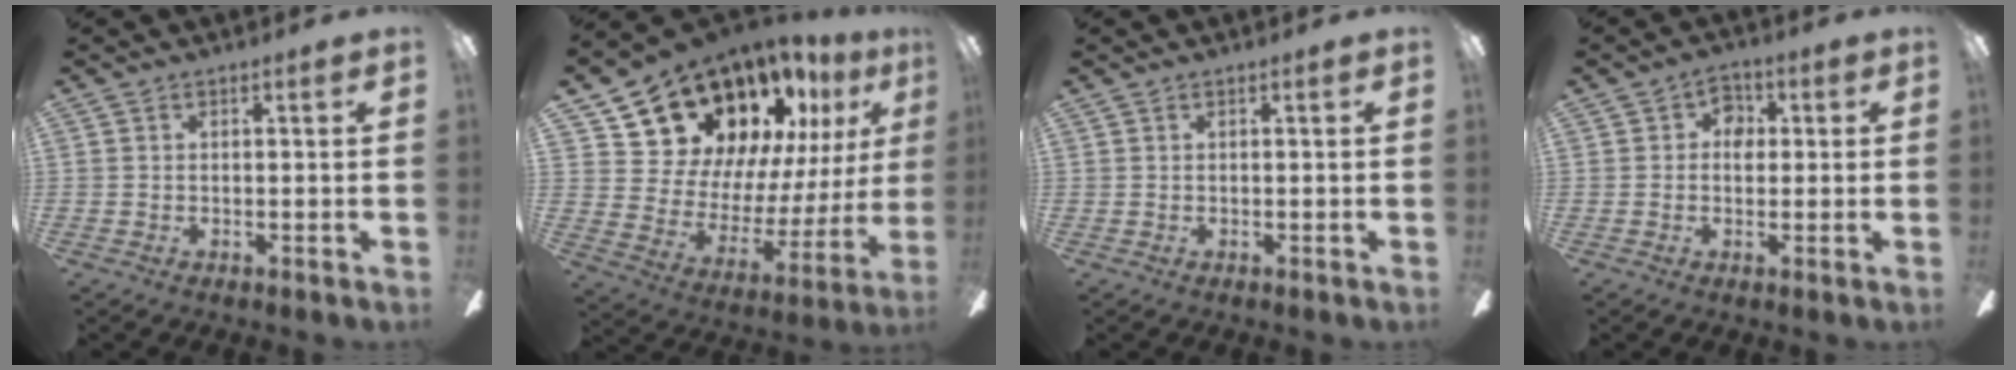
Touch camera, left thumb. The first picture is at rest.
{"total": 20.7, "force": [15.8, 11.2, 7.3], "torque": [-0.122, -0.118, 0.302]}
{"total": 0.0}
{"total": 4.6, "force": [0.2, 3.6, 2.7], "torque": [-0.029, 0.005, 0.000]}